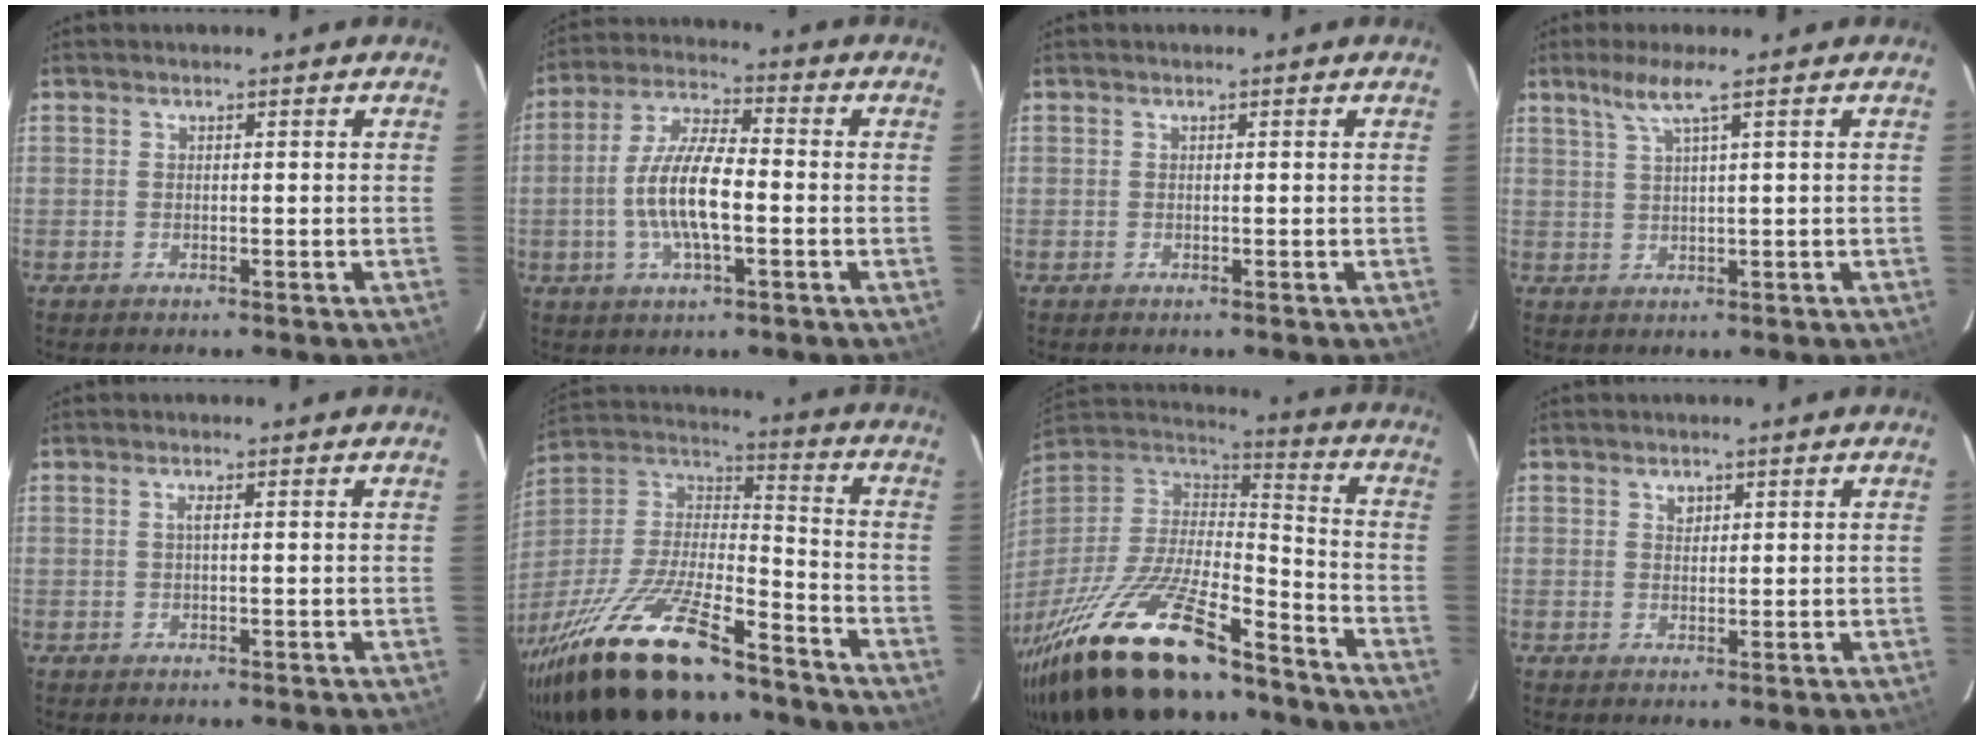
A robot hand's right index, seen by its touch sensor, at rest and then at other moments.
{"total": 11.2, "force": [-2.2, 3.2, 10.5], "torque": [-0.215, 0.005, -0.044]}
{"total": 0.0}
{"total": 4.0, "force": [2.5, -0.7, 3.1], "torque": [-0.060, 0.000, 0.052]}
{"total": 0.8, "force": [0.1, -0.1, 0.8], "torque": [-0.015, 0.002, 0.000]}
{"total": 27.7, "force": [-19.9, 8.4, 17.3], "torque": [-0.353, -0.026, -0.334]}
{"total": 32.4, "force": [-22.5, 10.6, 20.8], "torque": [-0.419, -0.047, -0.371]}
{"total": 1.4, "force": [0.8, 1.1, 0.5], "torque": [-0.004, 0.004, 0.013]}